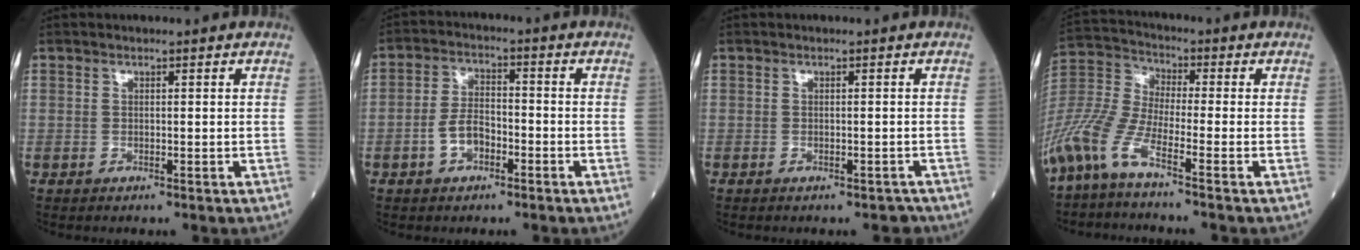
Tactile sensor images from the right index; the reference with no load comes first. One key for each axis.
{"total": 5.1, "fx": -2.2, "fy": 2.9, "fz": 3.6, "tx": -0.079, "ty": 0.009, "tz": -0.041}
{"total": 1.7, "fx": -1.3, "fy": 0.9, "fz": 0.6, "tx": 0.001, "ty": 0.004, "tz": -0.015}
{"total": 11.7, "fx": -7.8, "fy": 1.5, "fz": 8.6, "tx": -0.207, "ty": -0.005, "tz": -0.162}